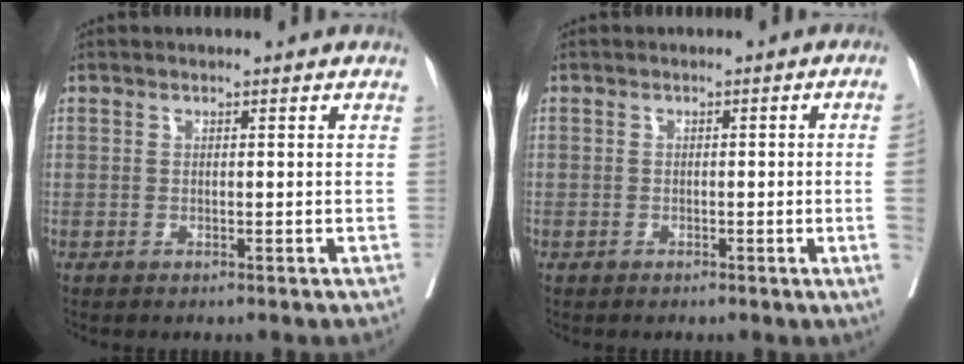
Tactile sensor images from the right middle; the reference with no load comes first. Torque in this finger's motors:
{"motor_torque": [0.29, -0.42, -0.86, -0.21]}